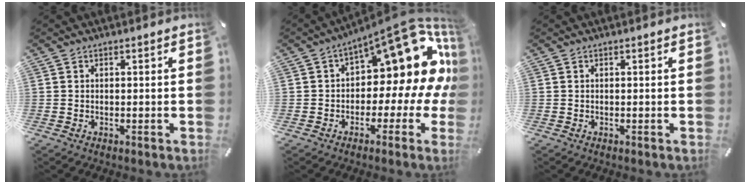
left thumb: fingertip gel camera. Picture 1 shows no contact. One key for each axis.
{"total": 17.9, "fx": 6.9, "fy": 9.2, "fz": 13.6, "tx": -0.169, "ty": -0.067, "tz": 0.114}
{"total": 0.0}